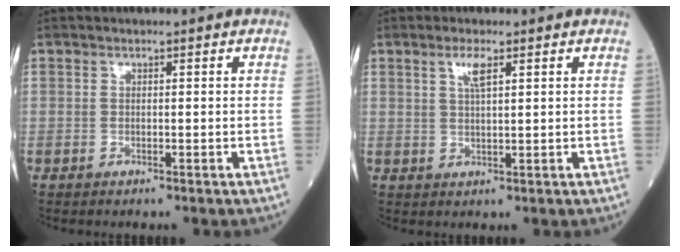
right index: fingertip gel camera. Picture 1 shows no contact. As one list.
[{"total": 2.9, "force": [1.5, 0.3, 2.4], "torque": [-0.051, 0.001, 0.029]}]